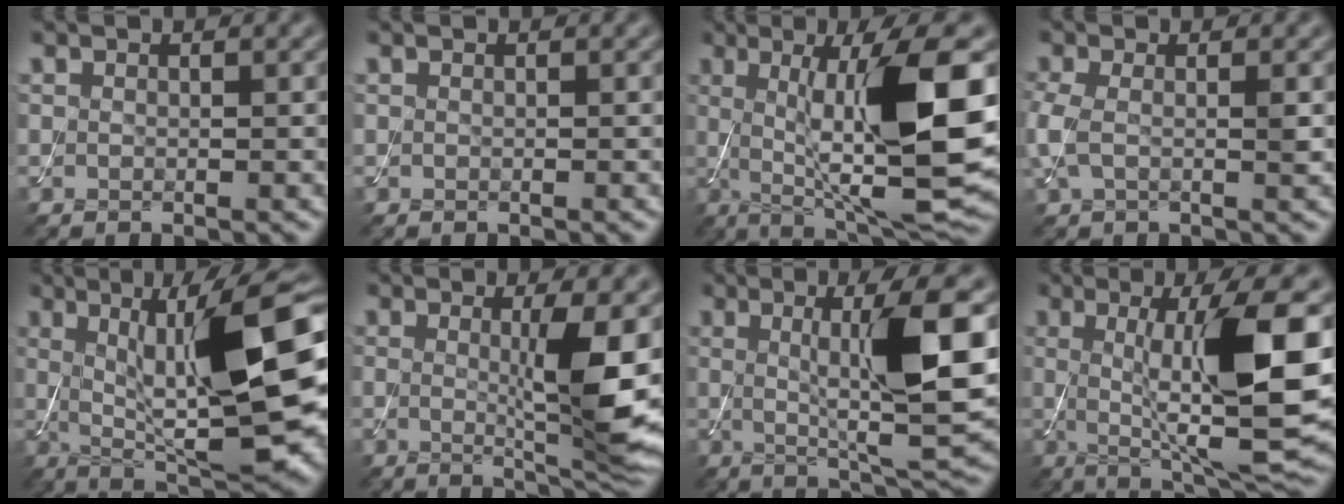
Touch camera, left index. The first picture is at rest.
{"total": 0.0}
{"total": 13.1, "force": [0.8, 2.8, 12.7], "torque": [-0.193, -0.005, 0.021]}
{"total": 3.1, "force": [0.0, 1.5, 2.7], "torque": [-0.071, -0.001, -0.006]}
{"total": 14.7, "force": [1.6, 4.0, 14.1], "torque": [-0.202, 0.005, 0.024]}
{"total": 6.5, "force": [0.5, 1.0, 6.4], "torque": [-0.099, -0.015, 0.014]}
{"total": 9.4, "force": [1.2, 1.6, 9.2], "torque": [-0.135, -0.009, 0.028]}
{"total": 11.6, "force": [0.8, 2.2, 11.4], "torque": [-0.169, -0.006, 0.022]}